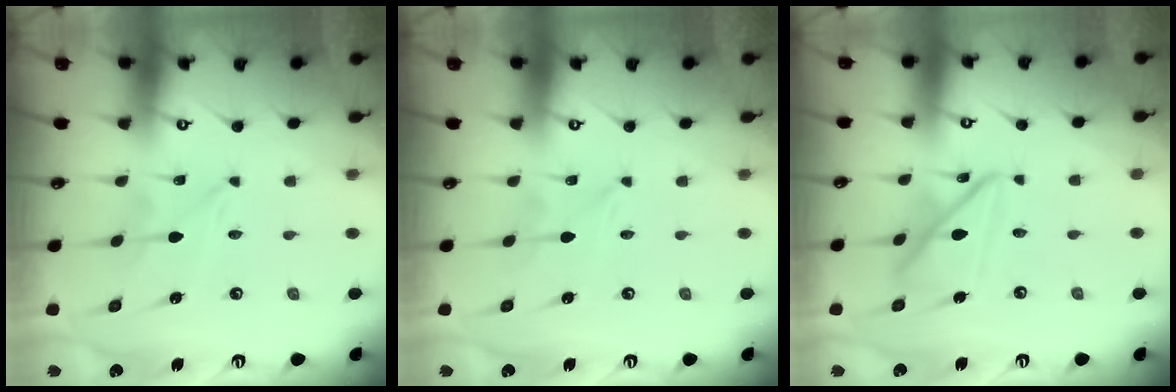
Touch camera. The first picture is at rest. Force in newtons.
{"total": 0.0}
{"total": 12.5, "press": 12.5, "slide": 1.1}